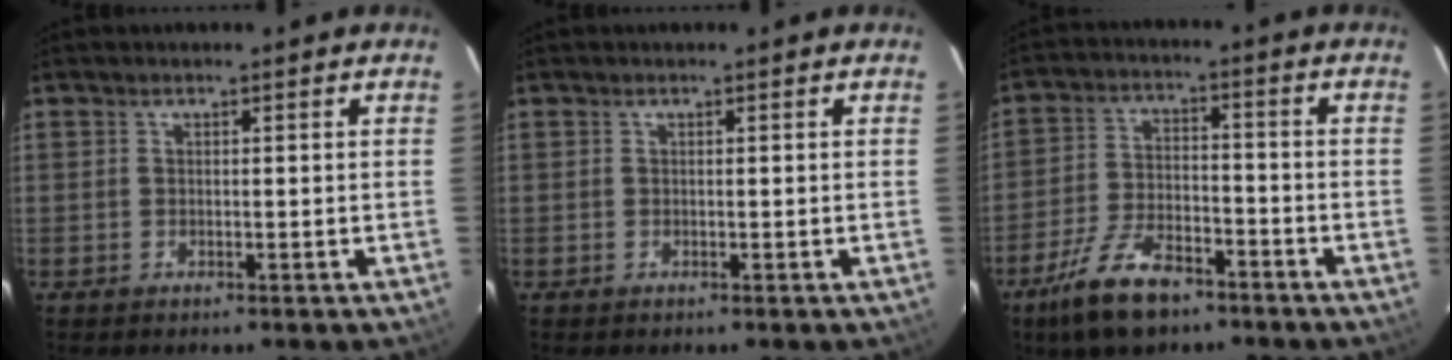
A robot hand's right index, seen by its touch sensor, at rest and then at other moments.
{"total": 0.0}
{"total": 11.9, "force": [-8.2, 5.0, 7.0], "torque": [-0.160, -0.008, -0.146]}